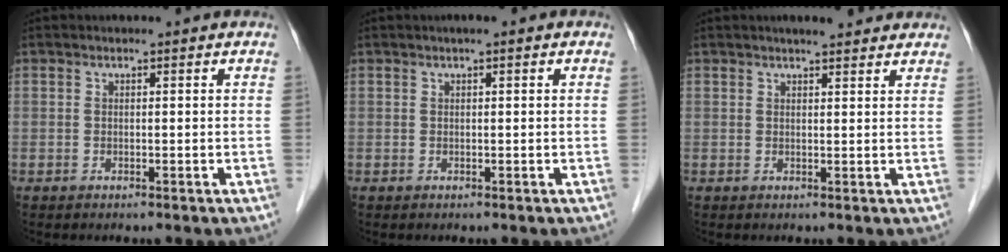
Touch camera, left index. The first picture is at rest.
{"total": 1.1, "force": [0.5, 0.2, 1.0], "torque": [-0.019, 0.006, 0.003]}
{"total": 5.3, "force": [4.6, 1.0, 2.5], "torque": [-0.030, 0.015, 0.056]}